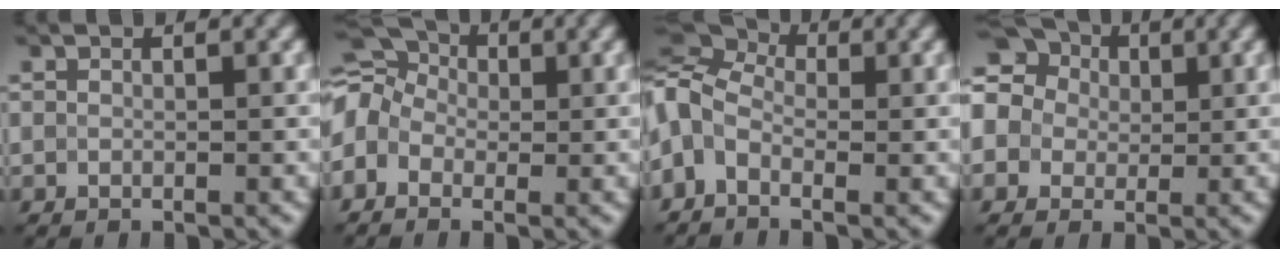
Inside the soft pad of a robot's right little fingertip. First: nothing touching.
{"total": 6.7, "force": [0.1, 5.2, 4.2], "torque": [-0.093, 0.038, -0.026]}
{"total": 7.2, "force": [-0.4, 4.6, 5.5], "torque": [-0.126, 0.026, -0.021]}
{"total": 11.0, "force": [2.7, 9.7, 4.5], "torque": [-0.115, 0.049, 0.018]}